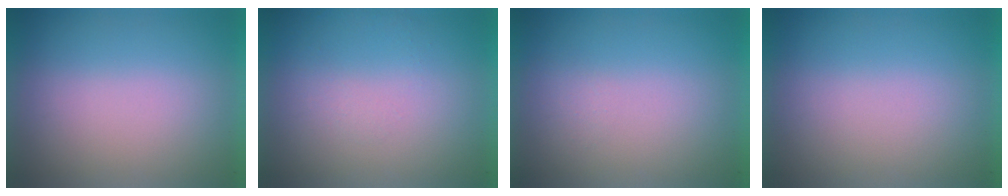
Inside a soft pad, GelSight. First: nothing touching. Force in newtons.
{"total": 1.1}
{"total": 1.3}
{"total": 0.0}